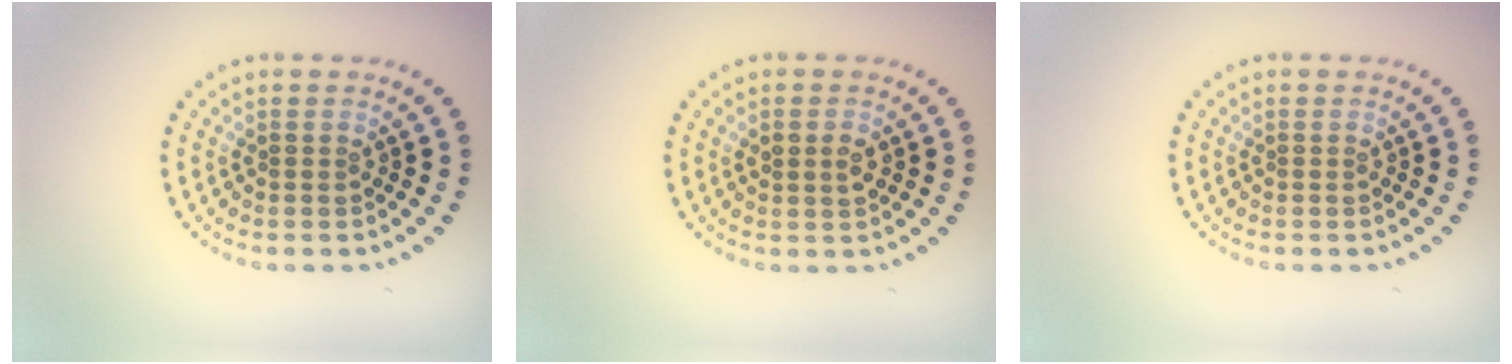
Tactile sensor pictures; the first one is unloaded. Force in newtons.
{"total": 1.6, "press": 1.5, "slide": 0.1}
{"total": 0.0}